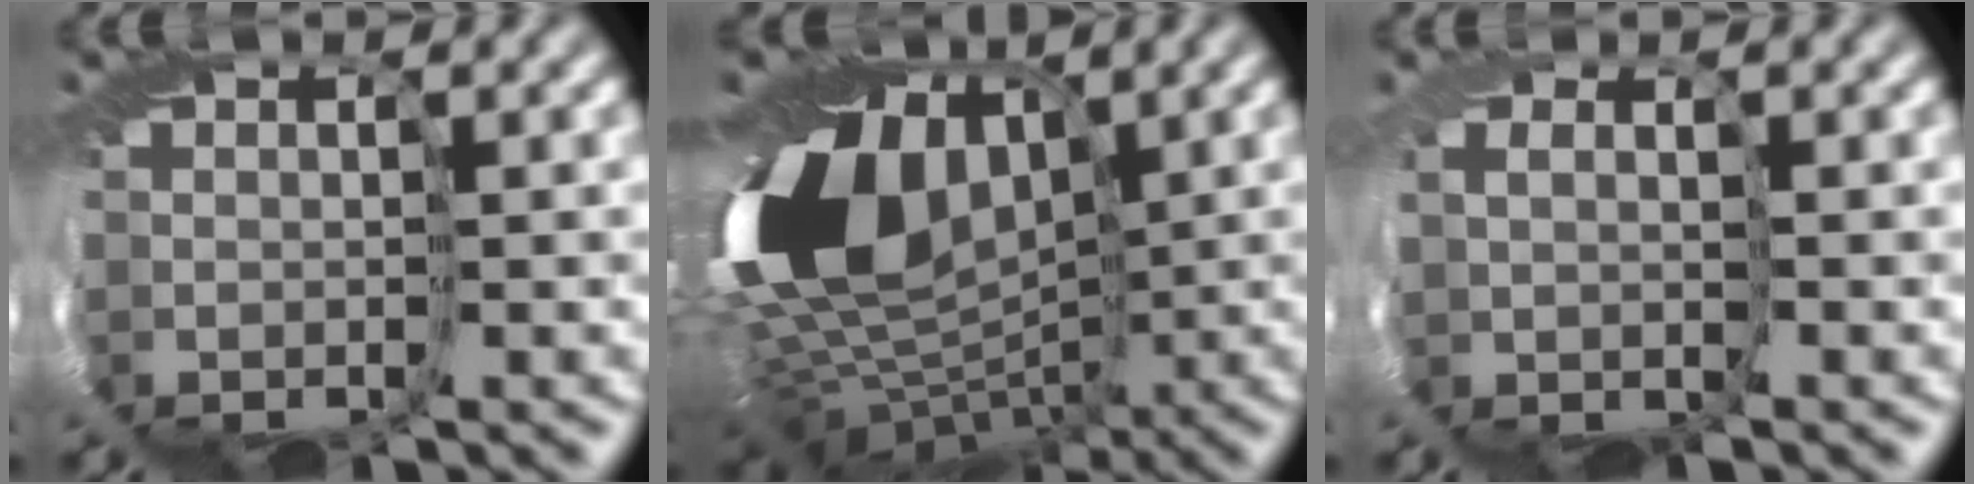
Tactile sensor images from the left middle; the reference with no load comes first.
{"total": 14.6, "force": [2.8, 10.2, 10.1], "torque": [-0.195, -0.001, 0.060]}
{"total": 1.0, "force": [0.8, -0.2, -0.5], "torque": [-0.004, 0.007, 0.013]}